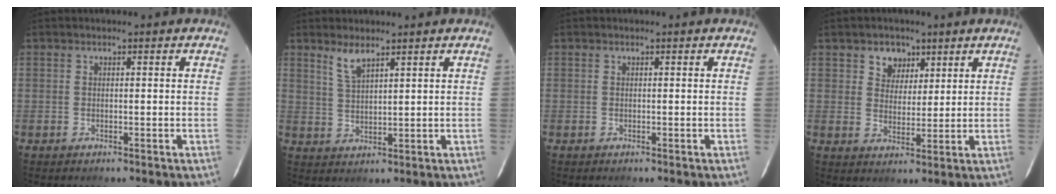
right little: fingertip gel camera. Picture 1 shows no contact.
{"total": 3.8, "force": [3.0, 0.7, 2.2], "torque": [-0.047, 0.001, 0.063]}
{"total": 0.0}
{"total": 5.1, "force": [2.9, 4.0, 1.3], "torque": [-0.016, 0.009, 0.051]}